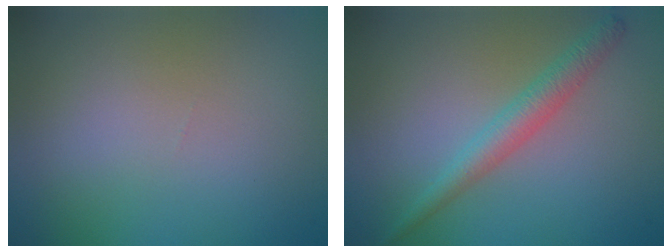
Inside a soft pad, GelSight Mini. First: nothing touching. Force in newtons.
{"total": 2.4, "press": 2.4, "slide": 0.1}